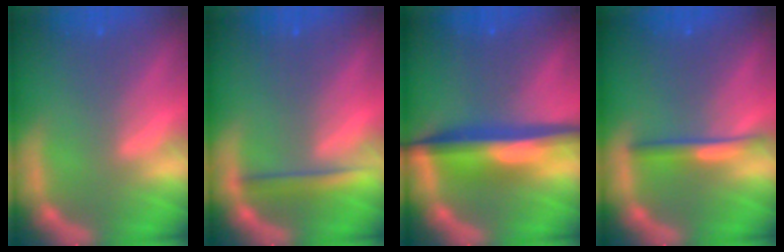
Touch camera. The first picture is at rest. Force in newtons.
{"total": 2.5}
{"total": 7.1}
{"total": 2.4}